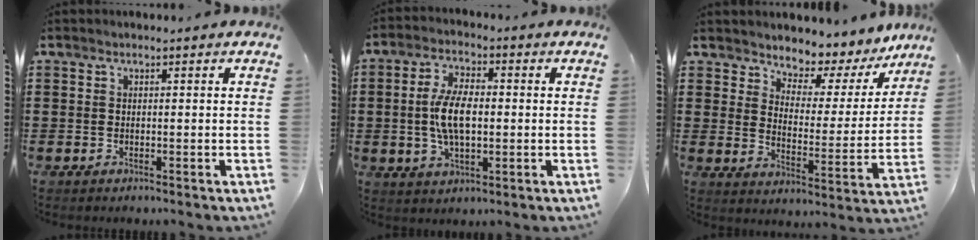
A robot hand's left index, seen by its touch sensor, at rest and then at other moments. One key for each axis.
{"total": 8.0, "fx": -0.1, "fy": 3.8, "fz": 7.1, "tx": -0.150, "ty": 0.007, "tz": -0.007}
{"total": 4.4, "fx": 4.1, "fy": 1.7, "fz": 0.5, "tx": -0.025, "ty": -0.040, "tz": 0.060}